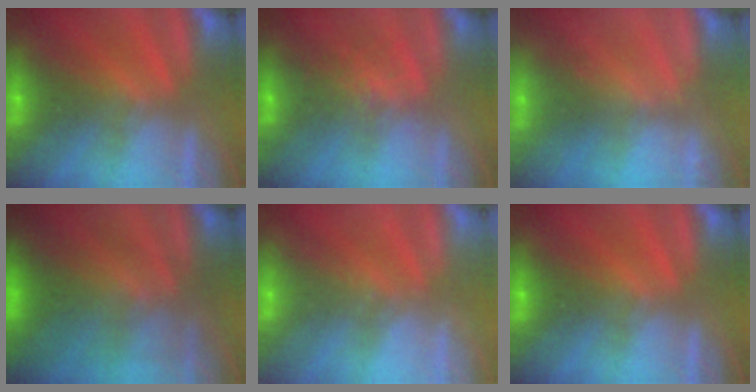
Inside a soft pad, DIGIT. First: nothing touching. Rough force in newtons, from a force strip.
{"total": 2.8}
{"total": 2.3}
{"total": 7.7}
{"total": 1.8}
{"total": 0.0}